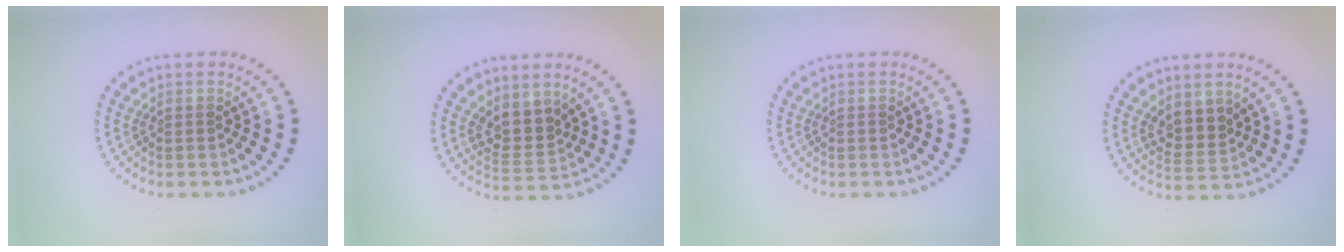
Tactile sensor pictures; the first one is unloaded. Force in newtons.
{"total": 3.0, "press": 2.3, "slide": 1.8}
{"total": 0.0}
{"total": 2.6, "press": 2.1, "slide": 1.4}